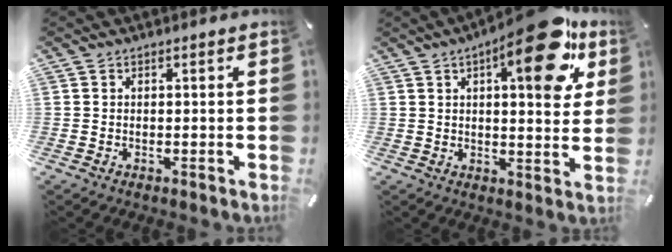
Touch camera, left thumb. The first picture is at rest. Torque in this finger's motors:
{"motor_torque": [2.24, 2.21, 1.77, -1.00, 0.16]}